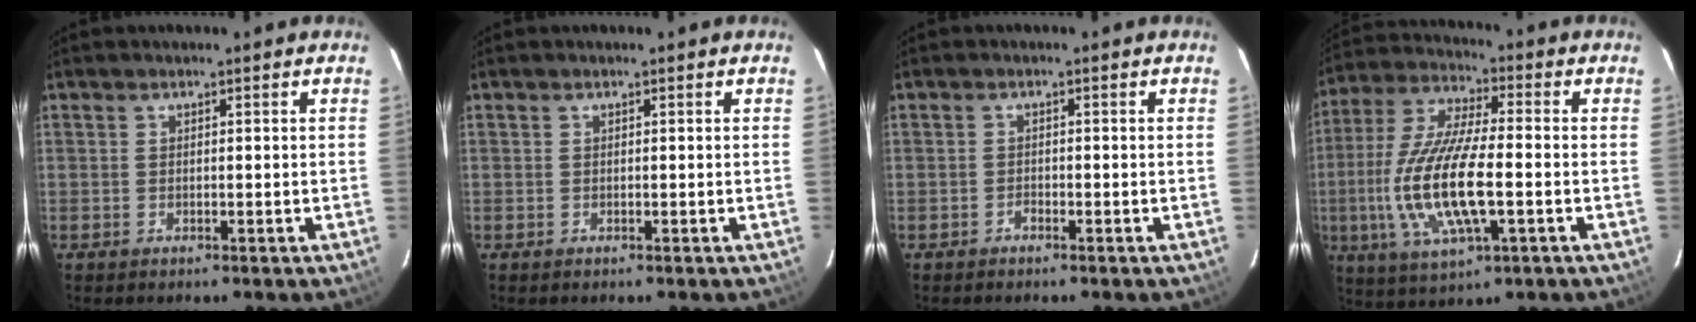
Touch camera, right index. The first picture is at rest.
{"total": 0.0}
{"total": 0.8, "force": [-0.7, 0.3, 0.1], "torque": [-0.002, 0.003, -0.014]}
{"total": 16.6, "force": [-3.3, 4.9, 15.6], "torque": [-0.325, -0.010, -0.063]}